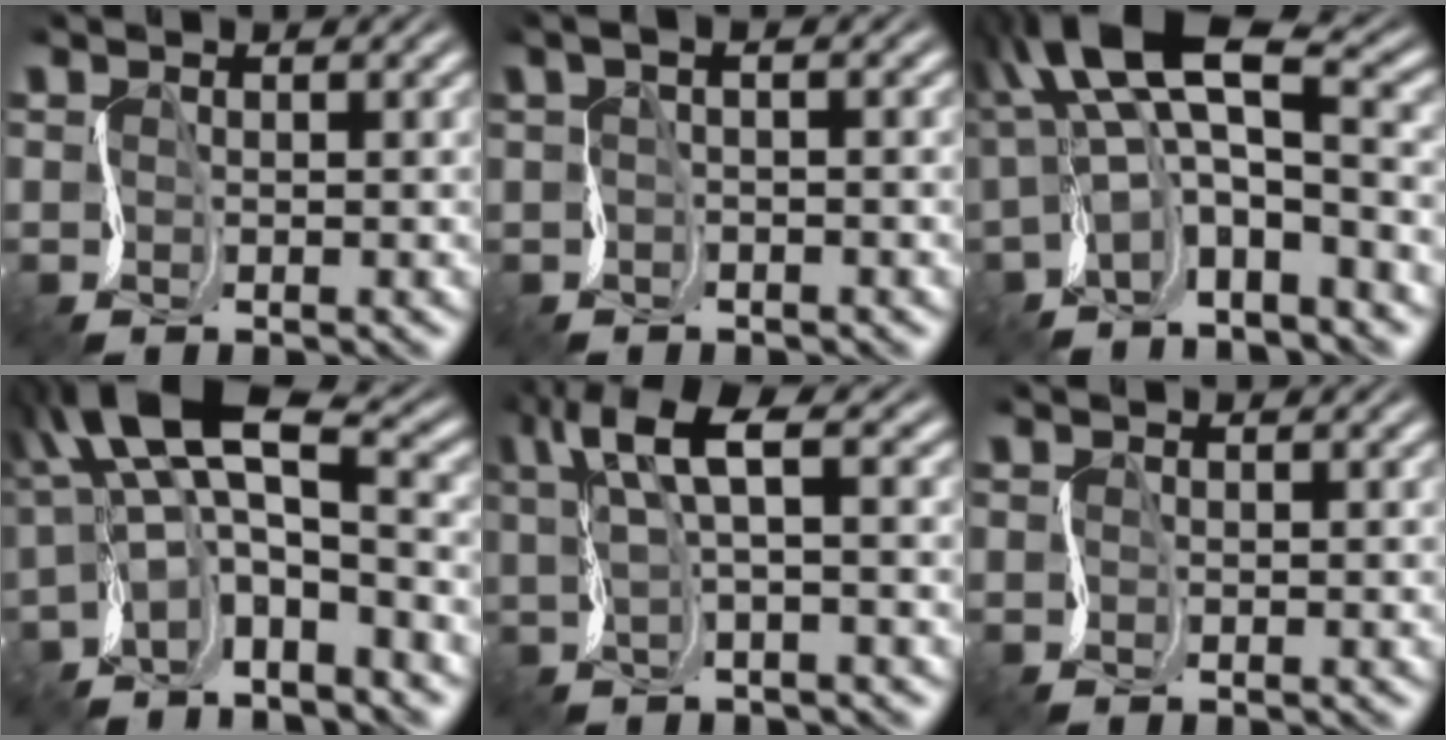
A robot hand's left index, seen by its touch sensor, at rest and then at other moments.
{"total": 2.2, "force": [0.6, 0.9, 1.9], "torque": [-0.035, 0.015, 0.000]}
{"total": 7.8, "force": [0.0, 2.6, 7.4], "torque": [-0.130, 0.016, -0.015]}
{"total": 7.4, "force": [-0.8, 2.5, 6.9], "torque": [-0.120, 0.019, -0.032]}
{"total": 4.9, "force": [1.6, 1.2, 4.5], "torque": [-0.089, 0.015, 0.030]}
{"total": 0.0}